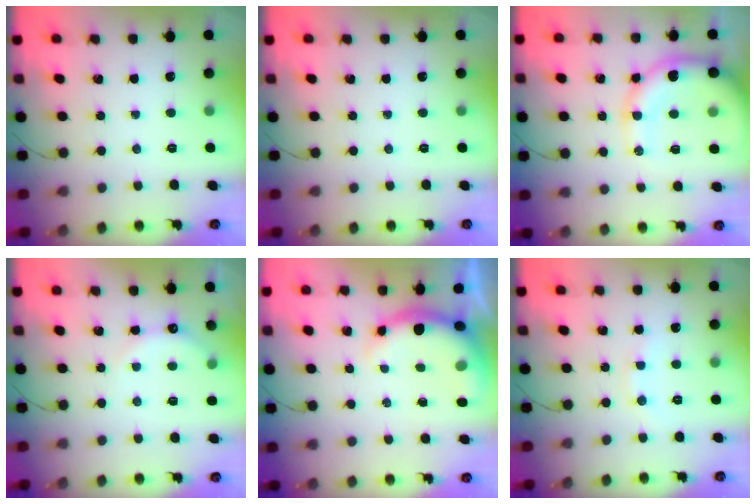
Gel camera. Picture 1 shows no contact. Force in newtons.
{"total": 0.0}
{"total": 12.5, "press": 12.0, "slide": 3.3}
{"total": 6.7, "press": 6.6, "slide": 1.0}
{"total": 6.6, "press": 6.6, "slide": 0.7}
{"total": 4.9, "press": 4.7, "slide": 1.5}